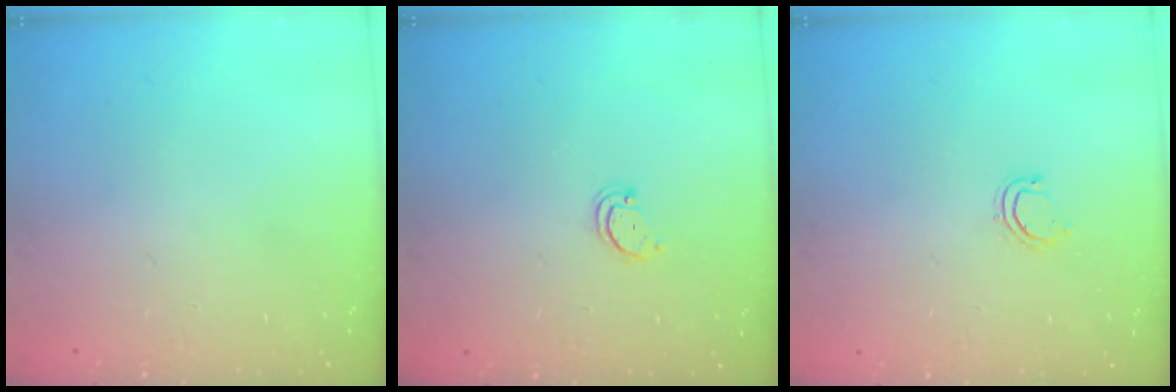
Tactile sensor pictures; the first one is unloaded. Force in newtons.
{"total": 2.2, "press": 2.1, "slide": 0.4}
{"total": 4.3, "press": 4.2, "slide": 1.0}